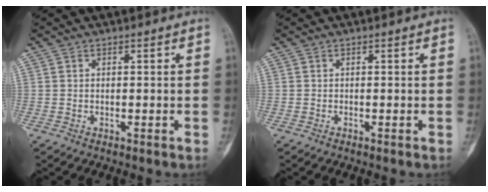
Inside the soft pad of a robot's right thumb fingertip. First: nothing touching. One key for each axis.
{"total": 0.0}